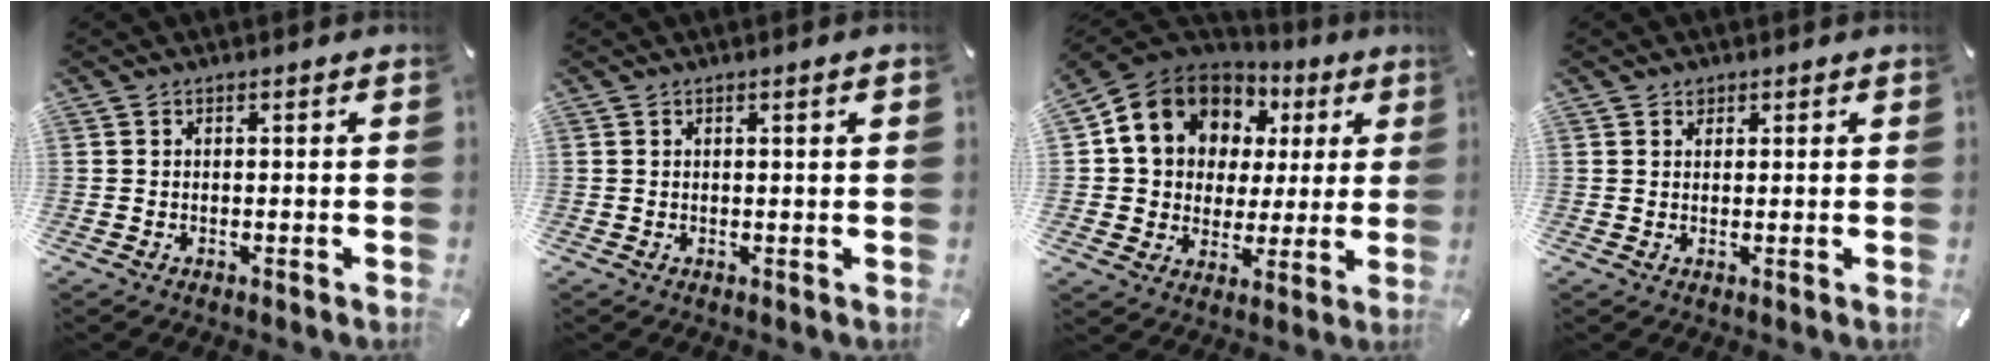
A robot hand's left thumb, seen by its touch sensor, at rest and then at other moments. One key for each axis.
{"total": 1.2, "fx": 0.4, "fy": 0.0, "fz": 1.2, "tx": -0.021, "ty": 0.000, "tz": 0.006}
{"total": 12.6, "fx": 5.4, "fy": 10.9, "fz": 3.4, "tx": -0.076, "ty": -0.030, "tz": 0.105}
{"total": 1.5, "fx": 0.9, "fy": 1.2, "fz": 0.2, "tx": 0.004, "ty": -0.001, "tz": 0.015}